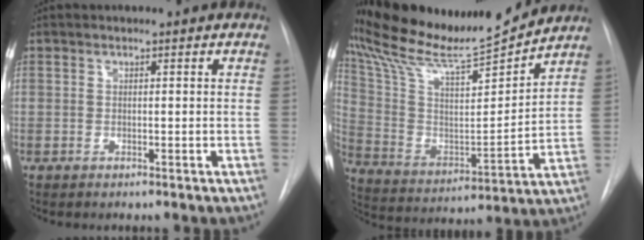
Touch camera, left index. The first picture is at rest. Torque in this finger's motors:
{"motor_torque": [0.89, -1.25, 0.15, 0.09]}